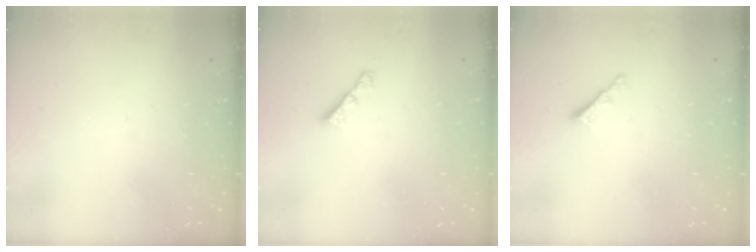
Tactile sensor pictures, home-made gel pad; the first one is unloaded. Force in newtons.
{"total": 2.4, "press": 2.4, "slide": 0.3}
{"total": 3.5, "press": 3.5, "slide": 0.3}